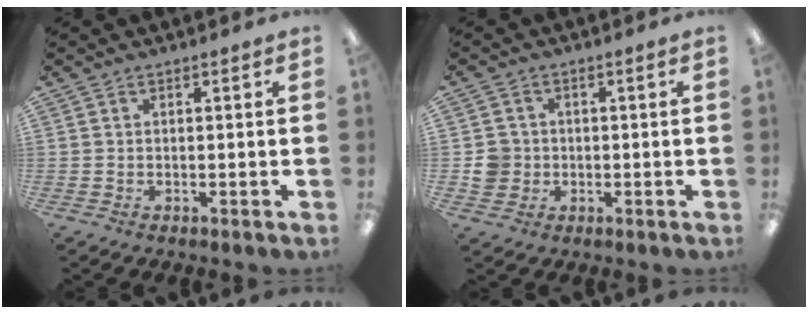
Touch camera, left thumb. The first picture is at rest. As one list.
[{"total": 5.0, "force": [-0.2, 4.8, 1.3], "torque": [-0.014, 0.007, -0.003]}]